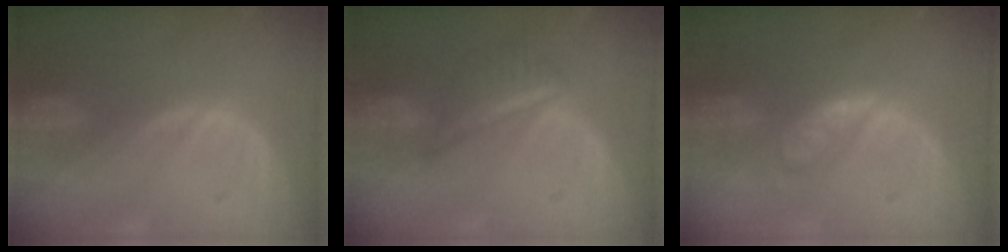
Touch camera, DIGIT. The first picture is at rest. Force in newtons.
{"total": 5.6, "press": 5.3, "slide": 1.7}
{"total": 4.5, "press": 4.5, "slide": 0.6}